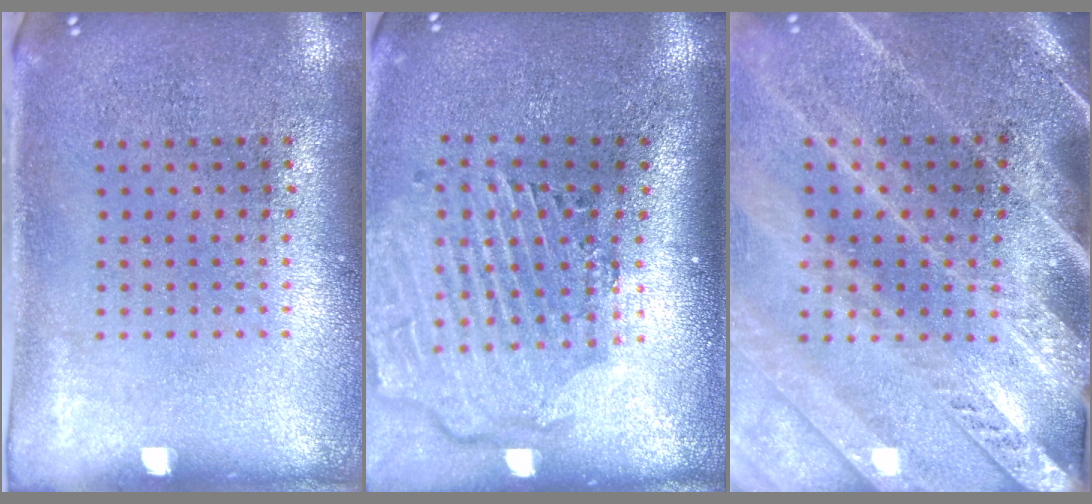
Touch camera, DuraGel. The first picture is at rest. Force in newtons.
{"total": 2.8, "press": 2.3, "slide": 1.7}
{"total": 3.5, "press": 3.0, "slide": 1.8}